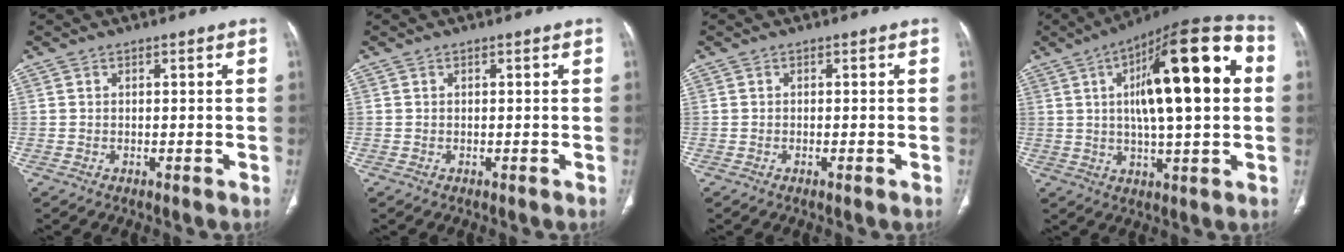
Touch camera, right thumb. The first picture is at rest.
{"total": 0.0}
{"total": 0.7, "force": [-0.3, 0.1, 0.6], "torque": [-0.015, -0.001, -0.004]}
{"total": 22.9, "force": [4.0, 6.8, 21.5], "torque": [-0.309, 0.023, 0.053]}